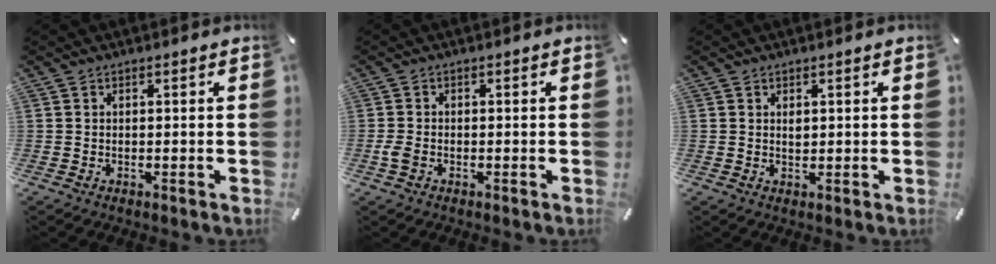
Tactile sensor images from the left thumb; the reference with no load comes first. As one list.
[{"total": 2.1, "force": [-0.9, 1.2, 1.4], "torque": [-0.039, -0.002, -0.019]}, {"total": 1.3, "force": [0.4, 0.8, 0.9], "torque": [-0.013, -0.002, 0.006]}]